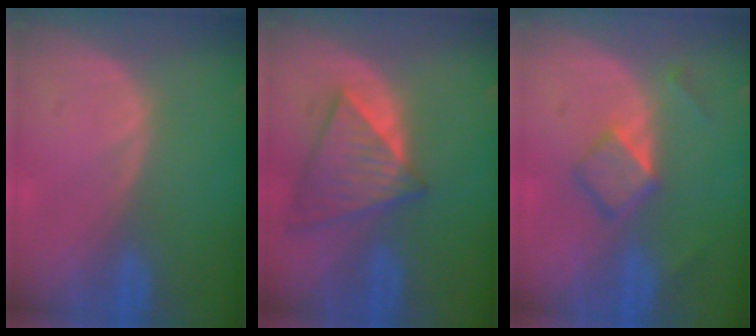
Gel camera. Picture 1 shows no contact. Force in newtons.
{"total": 7.6, "press": 7.3, "slide": 2.2}
{"total": 4.5, "press": 4.4, "slide": 0.8}